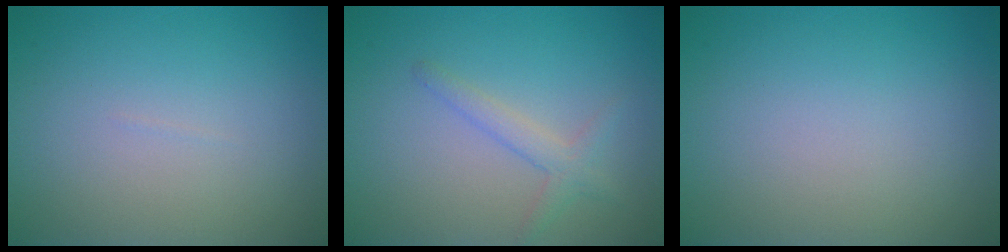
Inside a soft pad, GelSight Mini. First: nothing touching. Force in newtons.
{"total": 1.9, "press": 1.9, "slide": 0.1}
{"total": 0.0}